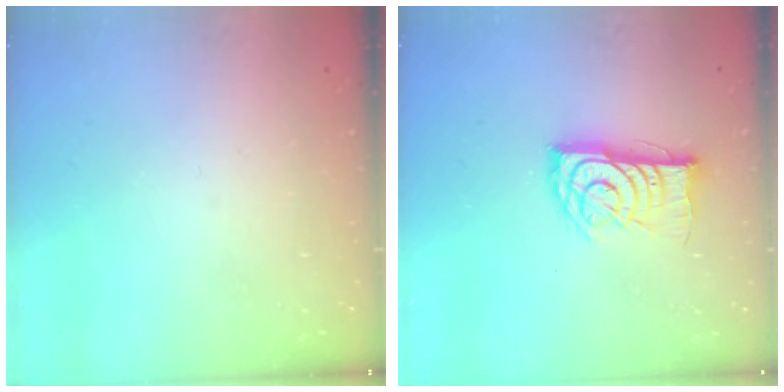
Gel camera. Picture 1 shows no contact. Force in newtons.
{"total": 11.9, "press": 11.9, "slide": 0.8}